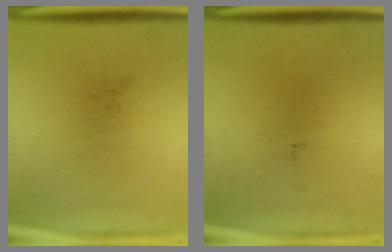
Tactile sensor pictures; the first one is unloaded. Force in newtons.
{"total": 0.0}